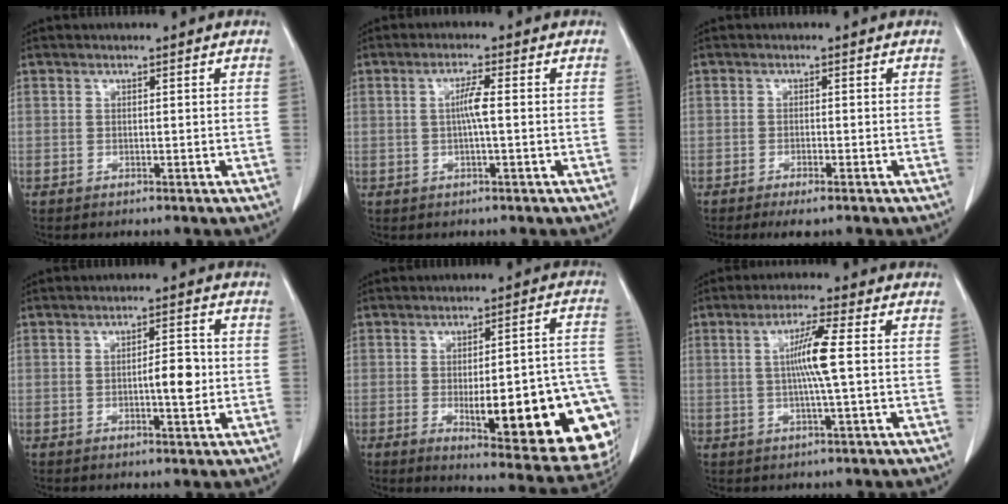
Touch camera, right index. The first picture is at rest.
{"total": 3.1, "force": [0.1, 0.1, 3.0], "torque": [-0.059, 0.003, 0.001]}
{"total": 3.0, "force": [-2.1, 0.6, 2.0], "torque": [-0.031, -0.005, -0.028]}
{"total": 4.5, "force": [-0.4, 1.2, 4.3], "torque": [-0.065, 0.003, -0.004]}
{"total": 23.4, "force": [-6.8, 5.7, 21.7], "torque": [-0.177, 0.016, -0.066]}
{"total": 6.3, "force": [0.5, -0.7, 6.2], "torque": [-0.116, 0.000, 0.010]}